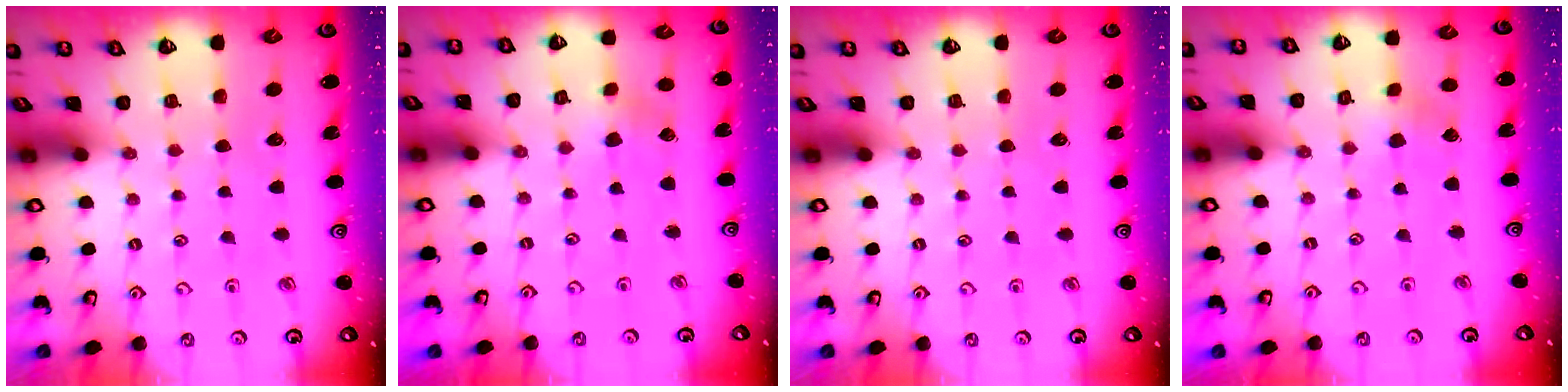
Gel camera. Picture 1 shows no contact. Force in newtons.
{"total": 2.5, "press": 2.5, "slide": 0.4}
{"total": 0.0}
{"total": 2.7, "press": 2.7, "slide": 0.3}